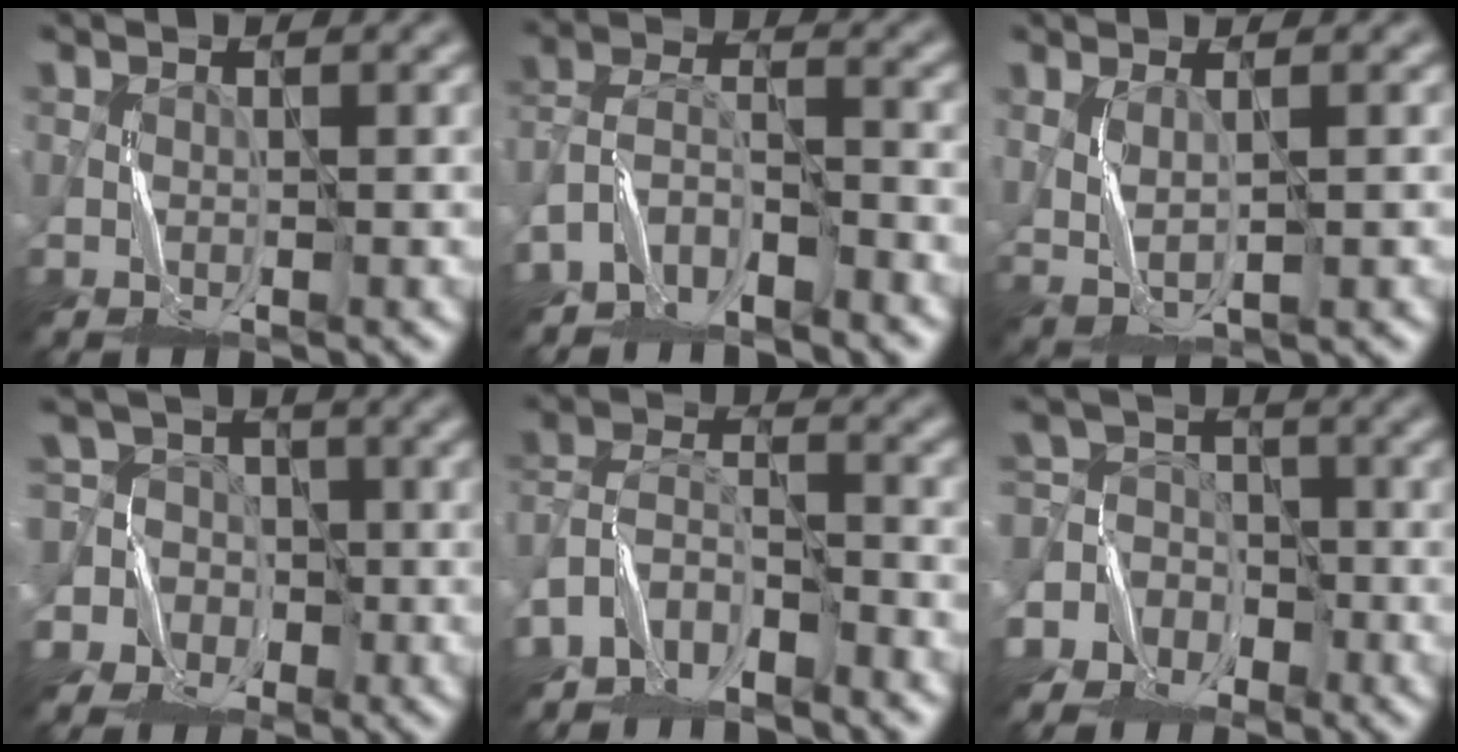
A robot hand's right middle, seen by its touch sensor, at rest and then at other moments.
{"total": 5.1, "force": [-4.5, 1.6, 1.8], "torque": [-0.034, 0.002, -0.096]}
{"total": 2.0, "force": [0.8, 0.7, 1.7], "torque": [-0.046, -0.007, 0.024]}
{"total": 6.9, "force": [-1.5, 6.6, 1.2], "torque": [-0.025, 0.040, -0.083]}
{"total": 5.7, "force": [-4.9, 2.1, 1.9], "torque": [-0.037, 0.001, -0.106]}
{"total": 7.1, "force": [-3.6, 6.0, 0.7], "torque": [-0.005, 0.021, -0.092]}